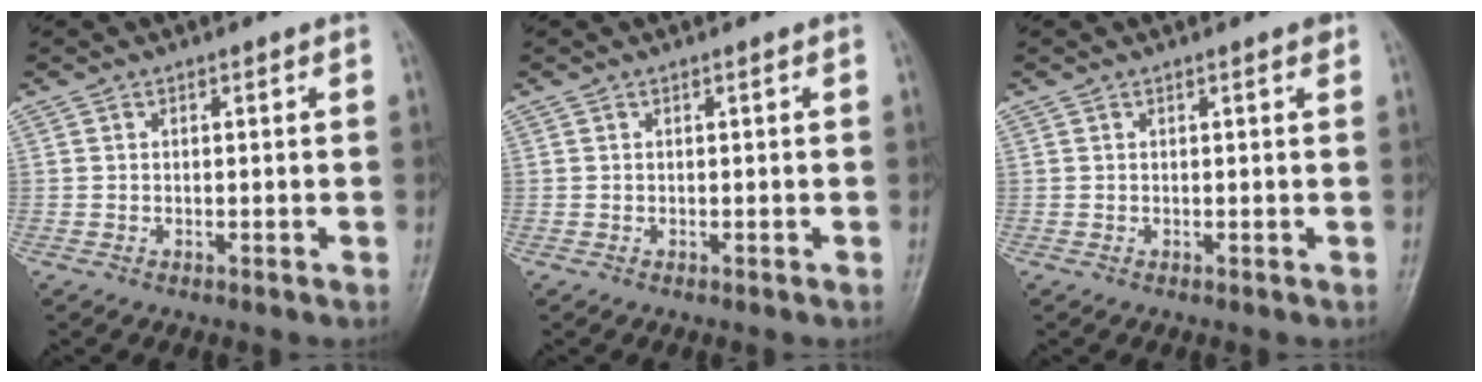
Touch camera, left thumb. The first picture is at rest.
{"total": 0.0}
{"total": 0.7, "force": [0.5, 0.2, 0.5], "torque": [-0.008, -0.001, 0.003]}